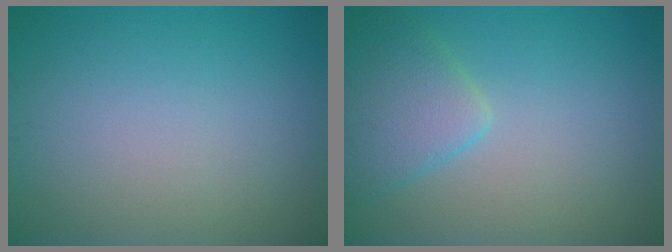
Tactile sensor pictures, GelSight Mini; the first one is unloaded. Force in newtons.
{"total": 3.9, "press": 3.9, "slide": 0.2}